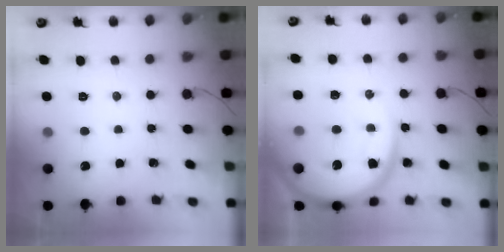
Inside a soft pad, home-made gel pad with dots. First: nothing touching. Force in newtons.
{"total": 15.4, "press": 15.3, "slide": 1.6}